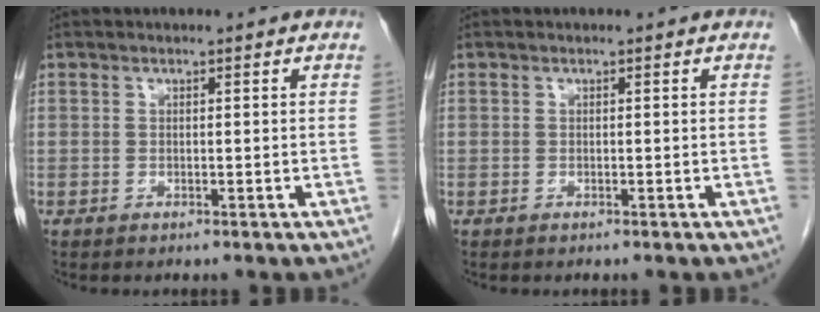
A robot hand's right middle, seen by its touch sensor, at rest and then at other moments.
{"total": 0.0}